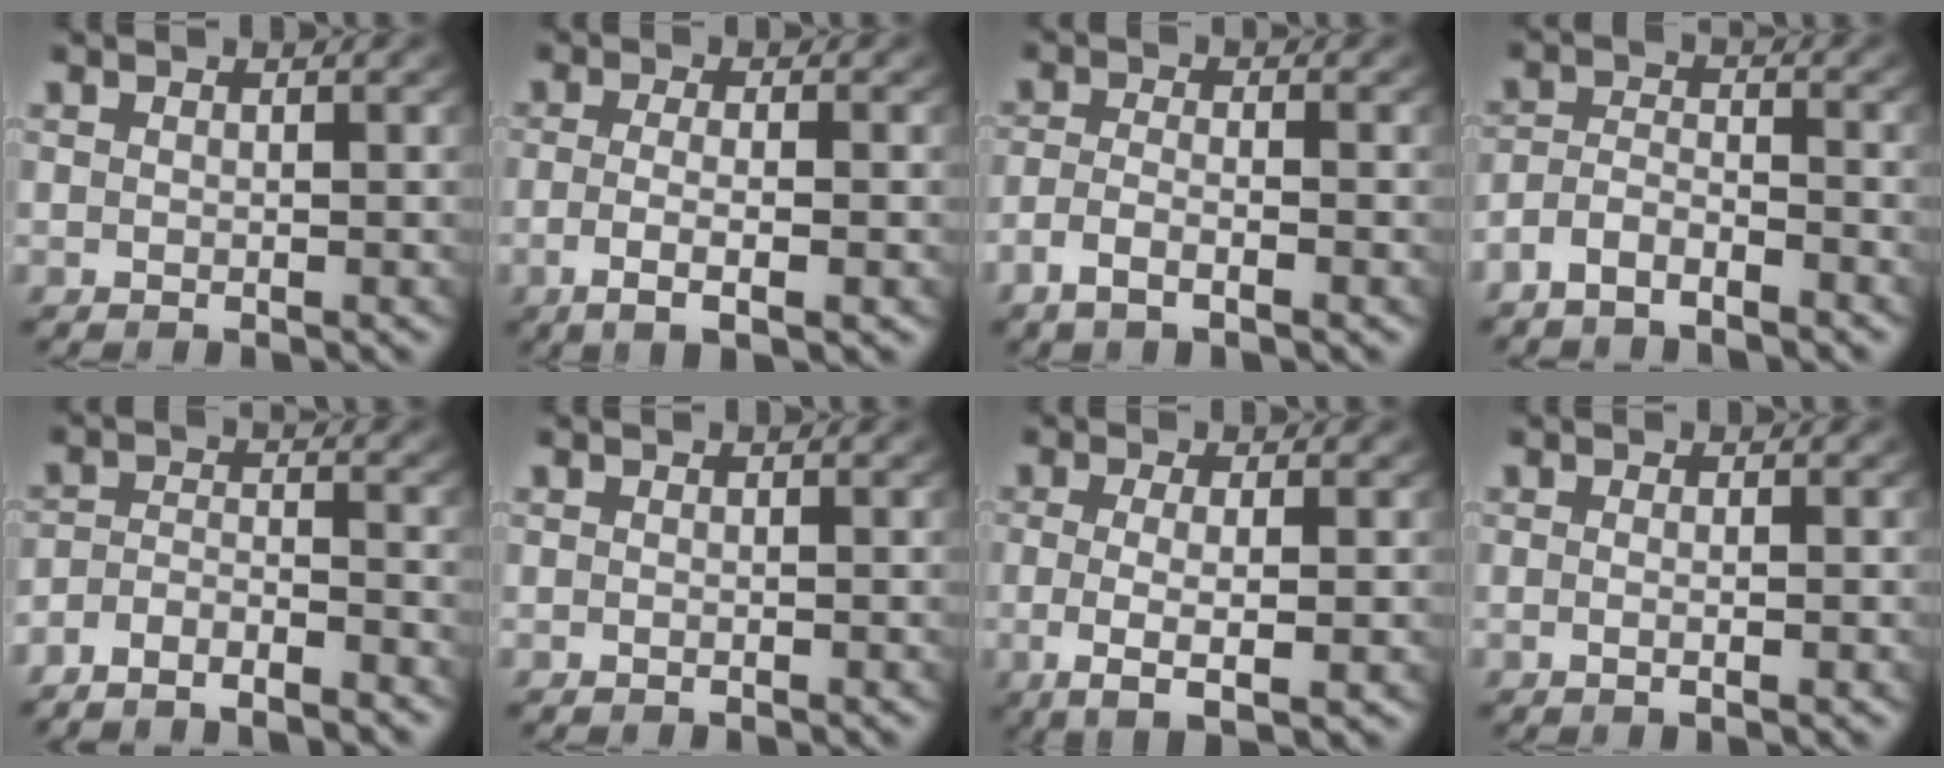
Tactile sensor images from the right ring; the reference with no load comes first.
{"total": 3.7, "force": [-1.6, 0.6, 3.3], "torque": [-0.069, -0.015, -0.018]}
{"total": 2.7, "force": [-1.7, 0.8, 1.9], "torque": [-0.047, -0.007, -0.027]}
{"total": 3.4, "force": [-2.6, 1.8, 1.2], "torque": [-0.027, -0.007, -0.050]}
{"total": 4.4, "force": [-4.0, 1.6, 1.0], "torque": [-0.018, -0.009, -0.071]}
{"total": 0.0}
{"total": 4.6, "force": [-0.9, 1.3, 4.3], "torque": [-0.085, -0.016, -0.003]}
{"total": 1.0, "force": [-0.6, -0.2, 0.8], "torque": [-0.018, -0.006, -0.008]}